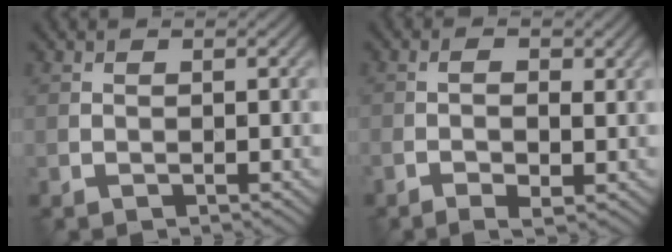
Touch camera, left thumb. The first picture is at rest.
{"total": 3.4, "force": [-0.8, 1.1, 3.1], "torque": [-0.061, -0.002, -0.016]}